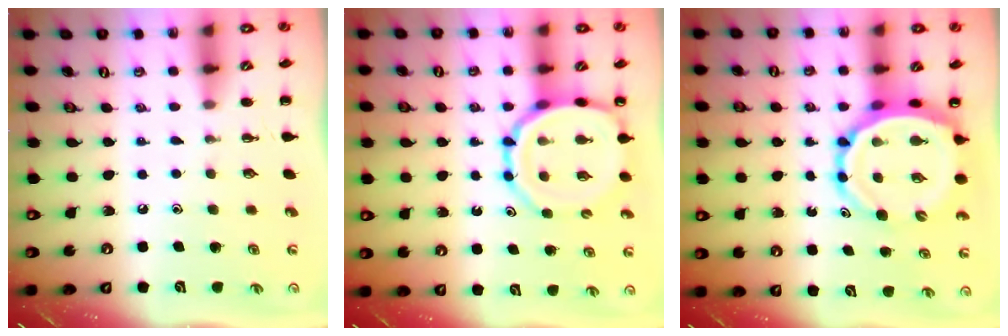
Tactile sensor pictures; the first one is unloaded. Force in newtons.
{"total": 11.7, "press": 11.4, "slide": 2.8}
{"total": 11.0, "press": 10.4, "slide": 3.6}